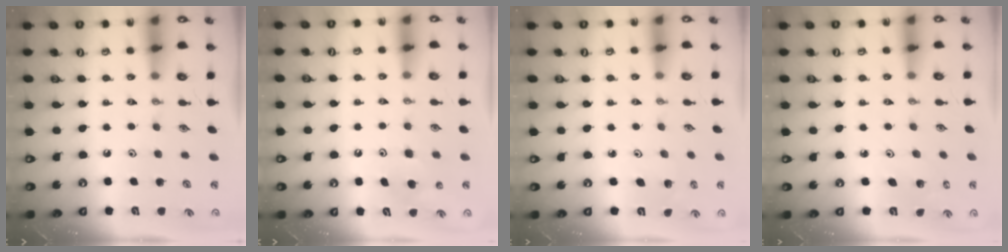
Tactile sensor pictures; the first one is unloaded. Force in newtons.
{"total": 5.9, "press": 5.9, "slide": 0.6}
{"total": 2.9, "press": 2.9, "slide": 0.3}
{"total": 2.4, "press": 2.4, "slide": 0.2}